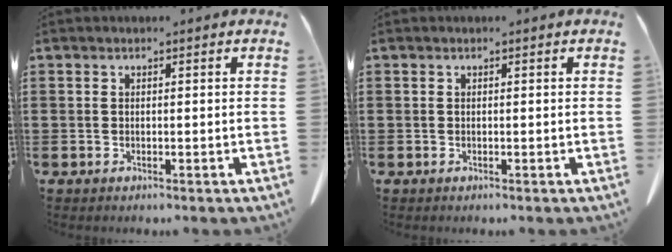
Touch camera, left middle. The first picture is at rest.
{"total": 0.0}